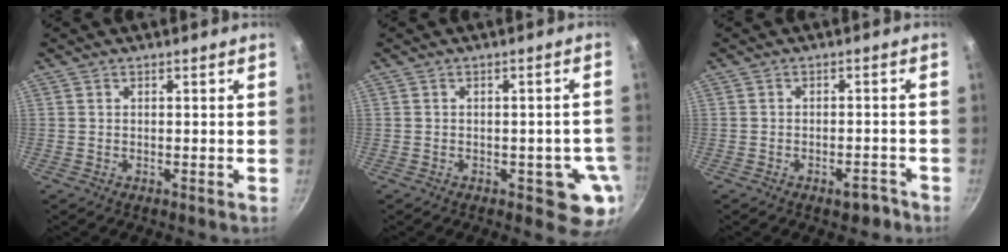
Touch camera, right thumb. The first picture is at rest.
{"total": 6.9, "force": [-2.2, 3.8, 5.4], "torque": [-0.016, 0.012, -0.027]}
{"total": 3.5, "force": [-2.3, 1.8, 1.9], "torque": [-0.011, 0.027, -0.021]}